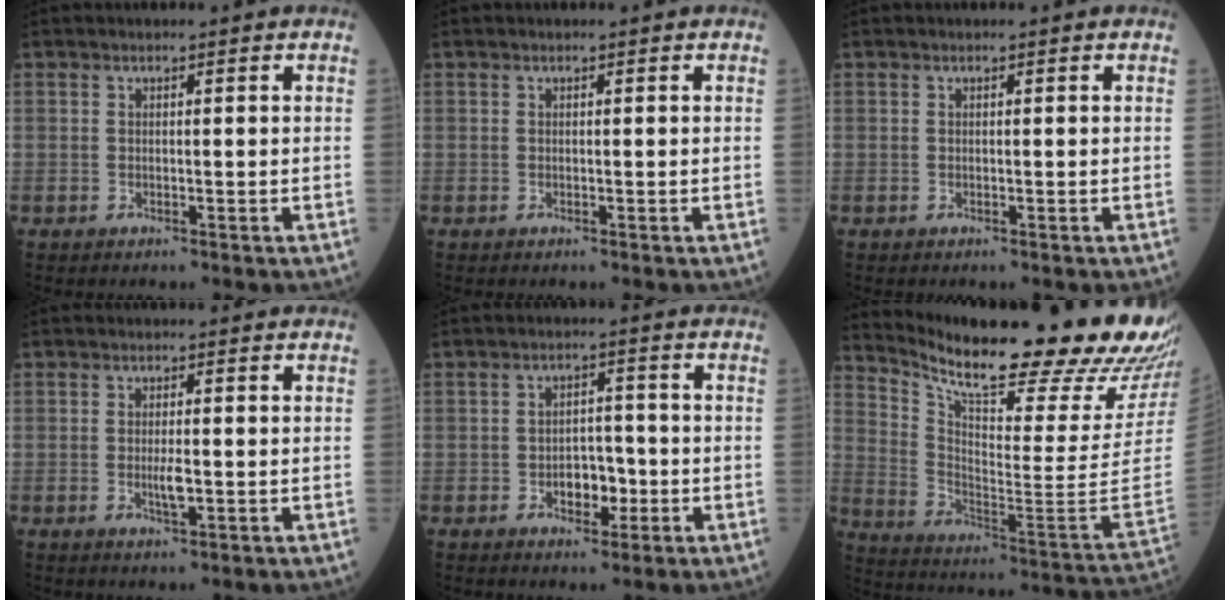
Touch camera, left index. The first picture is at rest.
{"total": 0.0}
{"total": 0.0}
{"total": 2.2, "force": [-0.2, 0.4, 2.1], "torque": [-0.043, -0.003, -0.001]}
{"total": 4.2, "force": [-1.4, 2.4, 3.1], "torque": [-0.045, 0.007, -0.019]}
{"total": 29.3, "force": [25.5, 0.9, 14.4], "torque": [-0.249, -0.116, 0.351]}